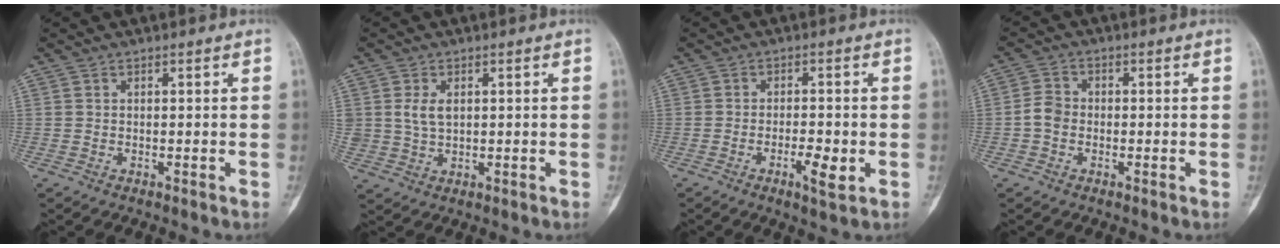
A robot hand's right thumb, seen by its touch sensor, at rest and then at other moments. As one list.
[{"total": 3.7, "force": [0.8, 2.5, 2.7], "torque": [-0.047, -0.004, 0.020]}, {"total": 4.8, "force": [-1.7, 1.4, 4.3], "torque": [-0.070, -0.001, -0.025]}, {"total": 3.4, "force": [-0.9, 2.6, 1.9], "torque": [-0.030, 0.008, -0.024]}]